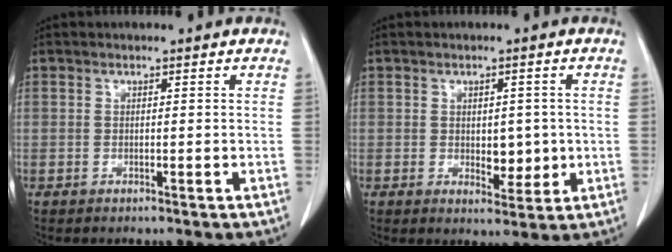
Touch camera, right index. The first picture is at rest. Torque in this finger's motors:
{"motor_torque": [-0.05, 0.16, 0.08, 0.00]}